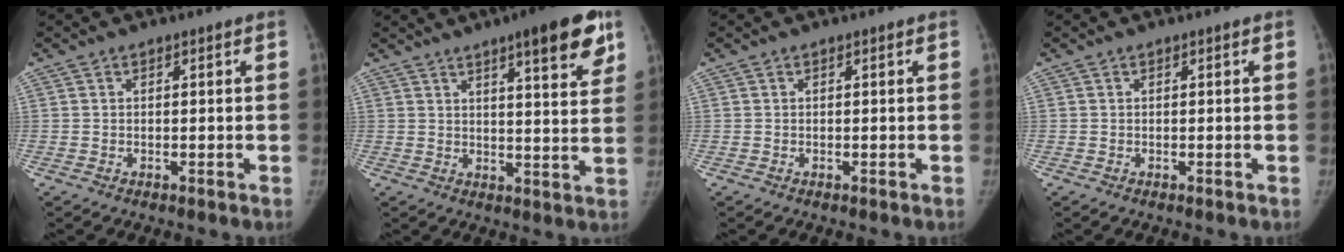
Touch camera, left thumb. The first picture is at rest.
{"total": 13.2, "force": [7.7, 3.0, 10.3], "torque": [-0.112, -0.032, 0.101]}
{"total": 0.0}
{"total": 0.0}